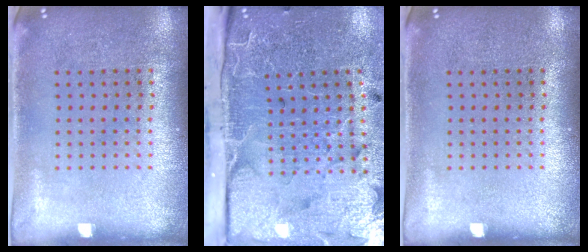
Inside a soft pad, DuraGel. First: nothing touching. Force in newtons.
{"total": 4.8, "press": 4.0, "slide": 2.6}
{"total": 0.0}